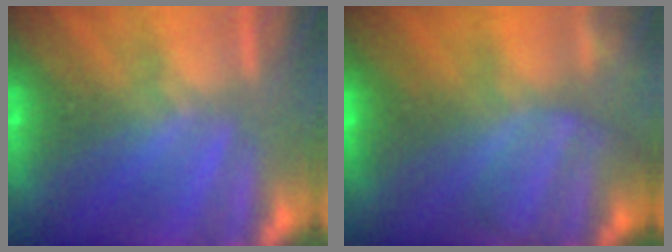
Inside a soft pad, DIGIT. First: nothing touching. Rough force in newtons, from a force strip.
{"total": 7.2}